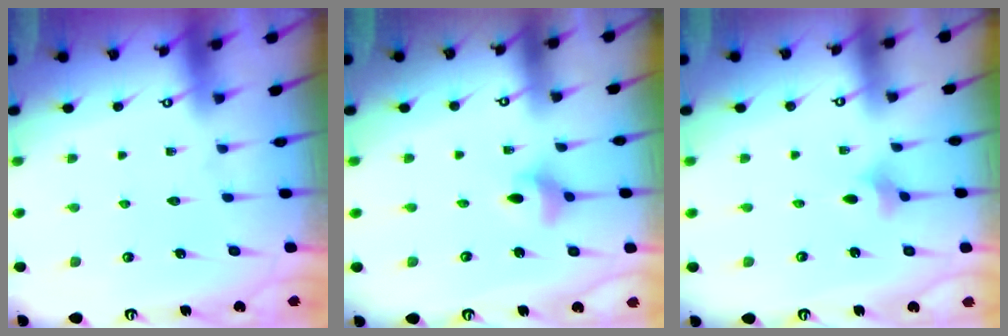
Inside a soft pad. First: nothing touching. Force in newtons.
{"total": 4.2, "press": 4.0, "slide": 1.2}
{"total": 2.1, "press": 2.0, "slide": 0.6}